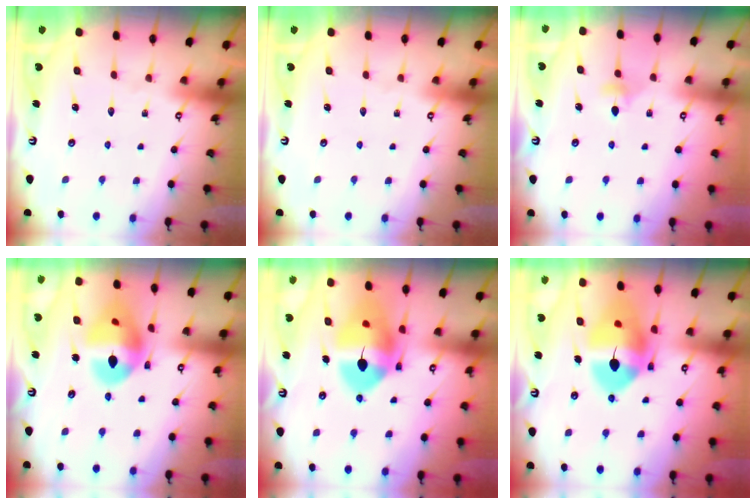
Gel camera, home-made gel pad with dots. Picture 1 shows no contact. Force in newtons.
{"total": 0.0}
{"total": 4.0, "press": 3.9, "slide": 0.6}
{"total": 16.3, "press": 16.2, "slide": 1.7}
{"total": 16.3, "press": 16.1, "slide": 2.1}
{"total": 16.3, "press": 16.1, "slide": 2.1}